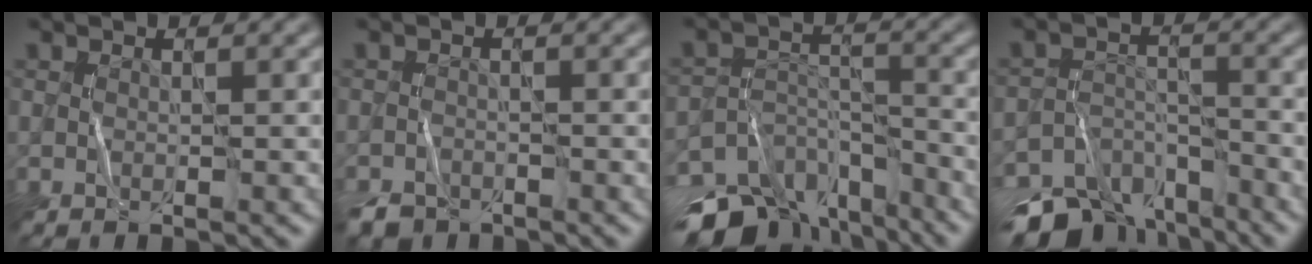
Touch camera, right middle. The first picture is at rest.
{"total": 2.5, "force": [-2.1, 1.2, 0.5], "torque": [-0.006, -0.004, -0.045]}
{"total": 12.6, "force": [-10.1, 6.1, 4.5], "torque": [-0.074, -0.007, -0.149]}
{"total": 10.1, "force": [-8.0, 4.9, 3.9], "torque": [-0.064, -0.018, -0.126]}